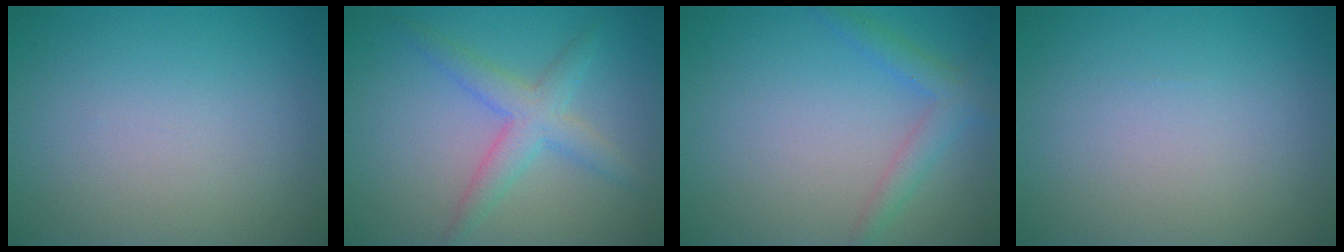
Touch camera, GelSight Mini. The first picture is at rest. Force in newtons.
{"total": 3.5, "press": 3.5, "slide": 0.1}
{"total": 2.3, "press": 2.3, "slide": 0.2}
{"total": 0.0}